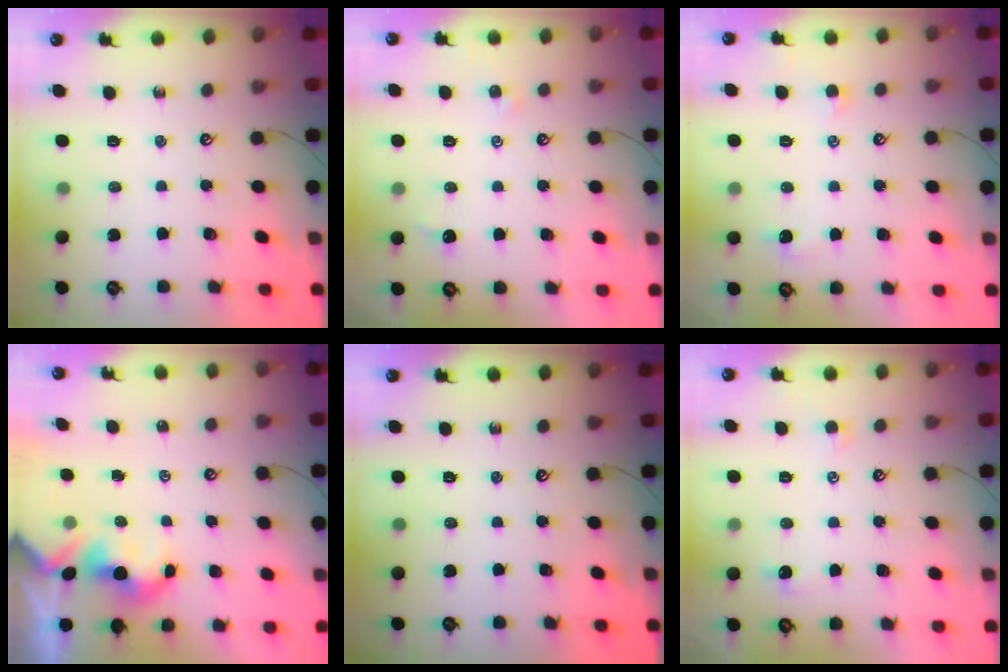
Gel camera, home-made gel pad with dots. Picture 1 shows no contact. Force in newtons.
{"total": 0.8, "press": 0.5, "slide": 0.5}
{"total": 1.0, "press": 0.9, "slide": 0.6}
{"total": 1.5, "press": 1.5, "slide": 0.2}
{"total": 0.0}
{"total": 0.5, "press": 0.1, "slide": 0.5}